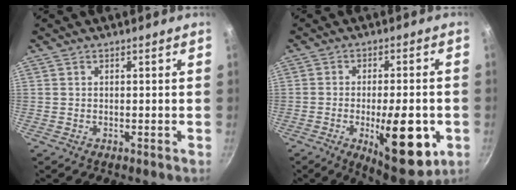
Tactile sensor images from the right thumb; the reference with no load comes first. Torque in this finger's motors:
{"motor_torque": [0.64, 1.12, 1.72, -0.38, 0.48]}